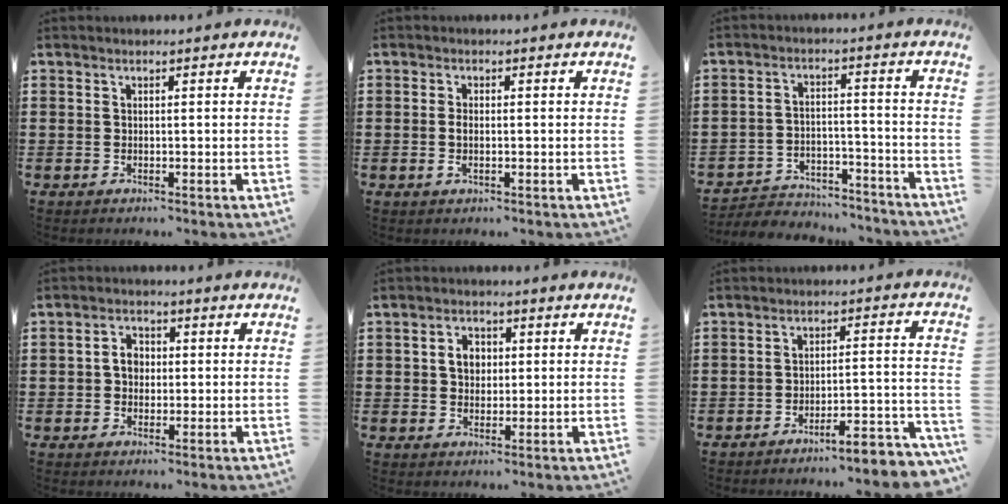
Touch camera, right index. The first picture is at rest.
{"total": 2.0, "force": [-0.3, 0.8, 1.9], "torque": [-0.051, -0.007, -0.010]}
{"total": 4.6, "force": [-4.5, 1.0, 0.3], "torque": [-0.009, 0.010, -0.092]}
{"total": 3.2, "force": [0.0, 2.4, 2.1], "torque": [-0.046, 0.011, -0.003]}
{"total": 3.5, "force": [0.4, 2.8, 2.1], "torque": [-0.050, 0.013, 0.005]}
{"total": 4.6, "force": [-4.3, -0.2, 1.7], "torque": [-0.032, -0.016, -0.087]}